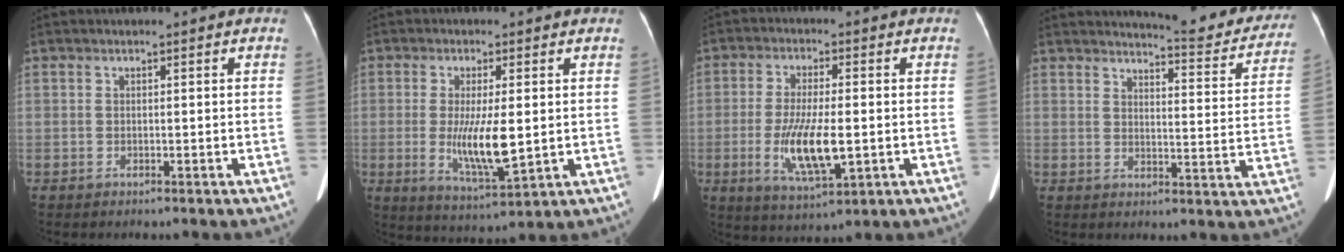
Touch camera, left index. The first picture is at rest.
{"total": 8.4, "force": [-0.3, 1.6, 8.2], "torque": [-0.160, -0.023, 0.001]}
{"total": 9.4, "force": [-1.7, 2.3, 9.0], "torque": [-0.182, -0.017, -0.024]}
{"total": 13.6, "force": [13.0, 1.5, 3.7], "torque": [-0.035, -0.051, 0.139]}